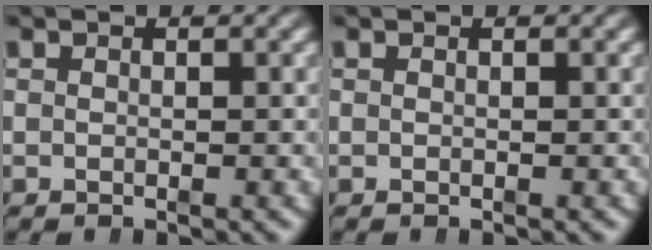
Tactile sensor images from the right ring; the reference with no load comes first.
{"total": 0.0}